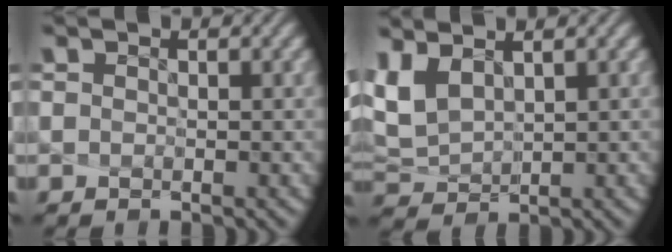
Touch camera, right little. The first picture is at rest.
{"total": 2.8, "force": [1.6, 1.3, 2.0], "torque": [-0.055, -0.001, 0.048]}